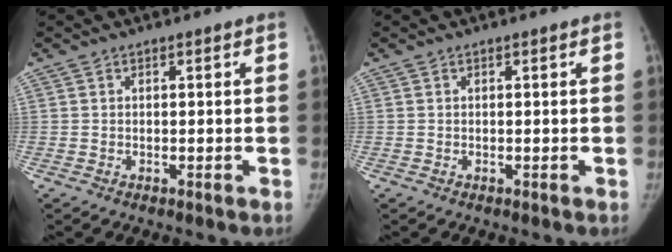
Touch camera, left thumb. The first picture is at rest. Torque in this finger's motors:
{"motor_torque": [0.04, 0.04, 0.14, -0.29, 0.02]}